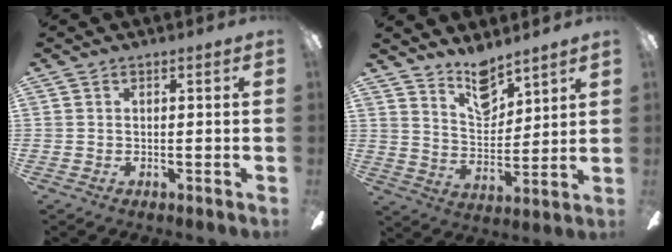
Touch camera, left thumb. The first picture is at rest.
{"total": 10.3, "force": [8.5, 4.1, 4.1], "torque": [-0.060, -0.053, 0.153]}